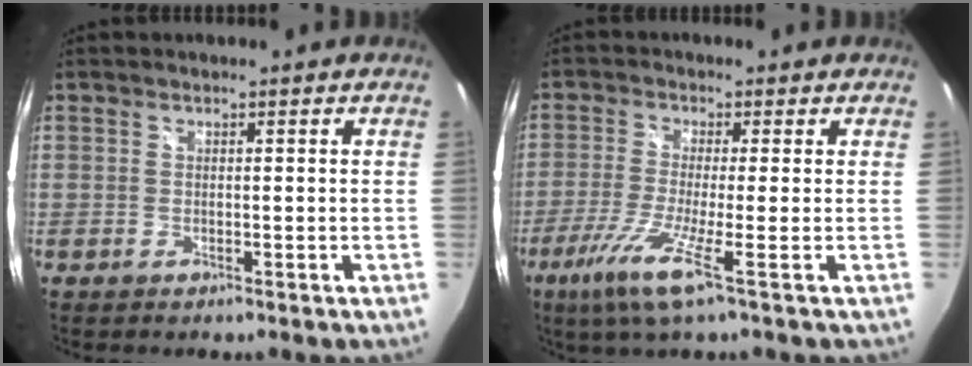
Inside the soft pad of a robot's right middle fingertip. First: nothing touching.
{"total": 7.9, "force": [-3.9, -0.7, 6.8], "torque": [-0.169, -0.019, -0.079]}